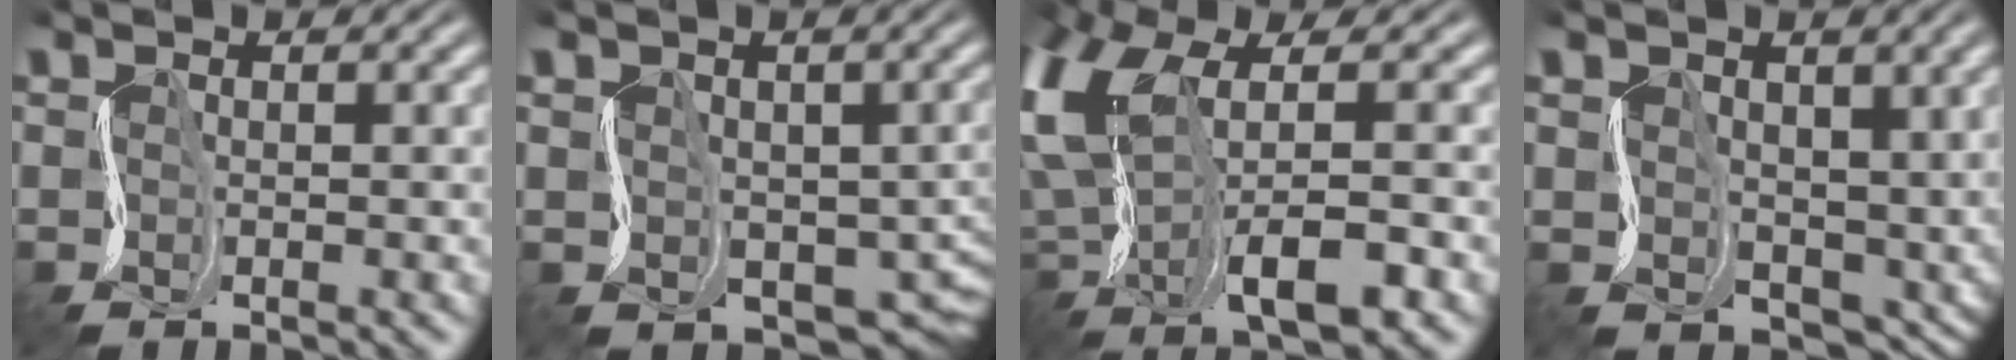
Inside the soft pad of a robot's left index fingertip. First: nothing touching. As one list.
[{"total": 6.2, "force": [-1.5, 4.6, 3.8], "torque": [-0.041, -0.021, -0.020]}, {"total": 10.7, "force": [-0.3, 4.8, 9.6], "torque": [-0.210, 0.001, -0.004]}, {"total": 4.5, "force": [0.8, 3.8, 2.3], "torque": [-0.029, -0.004, 0.024]}]